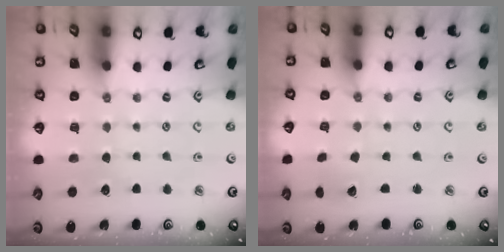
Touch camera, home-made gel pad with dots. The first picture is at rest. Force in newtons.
{"total": 2.5, "press": 2.4, "slide": 0.3}